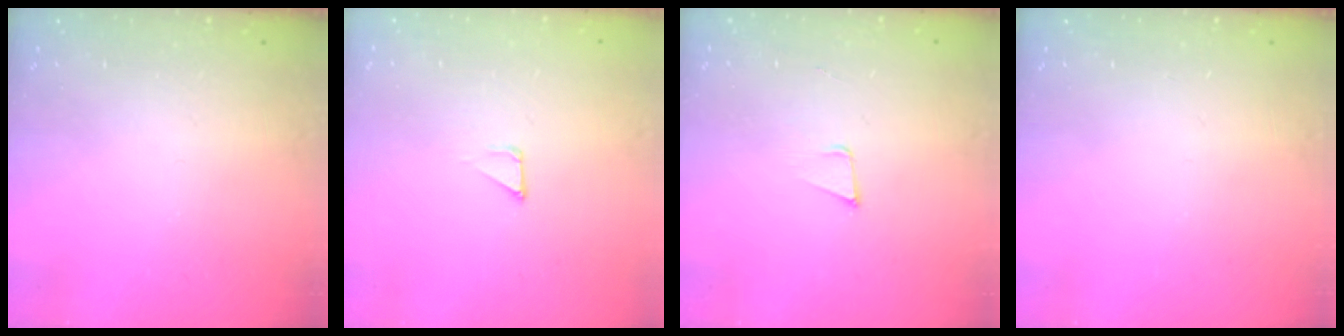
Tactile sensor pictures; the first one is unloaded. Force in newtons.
{"total": 1.2, "press": 1.2, "slide": 0.0}
{"total": 5.0, "press": 4.2, "slide": 2.8}
{"total": 0.0}